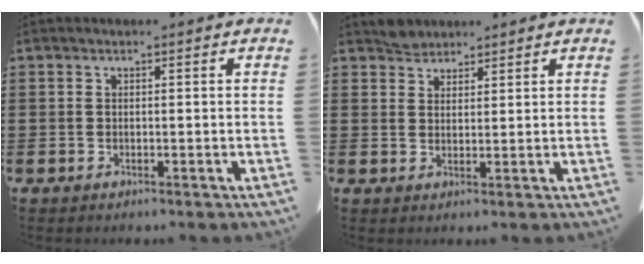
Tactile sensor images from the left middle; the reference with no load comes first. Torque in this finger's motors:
{"motor_torque": [-0.01, 0.02, 0.00, 0.00]}